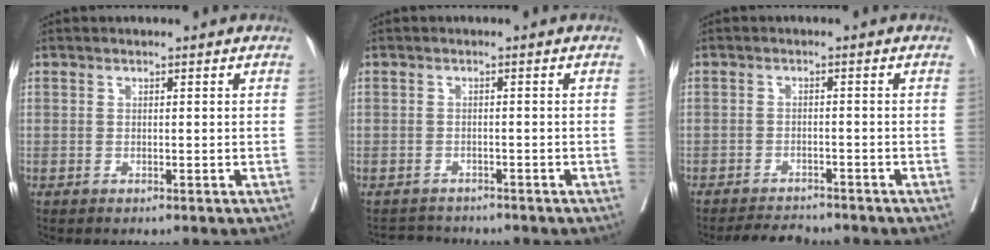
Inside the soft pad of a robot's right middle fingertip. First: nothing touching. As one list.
[{"total": 3.2, "force": [-3.0, 0.7, -0.6], "torque": [0.013, -0.007, -0.047]}, {"total": 4.1, "force": [-4.1, 0.5, 0.4], "torque": [-0.006, -0.013, -0.068]}]